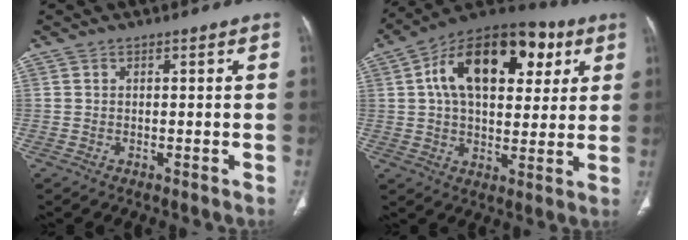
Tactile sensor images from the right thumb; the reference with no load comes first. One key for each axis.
{"total": 22.5, "fx": 7.2, "fy": 12.8, "fz": 17.0, "tx": -0.240, "ty": 0.014, "tz": 0.105}